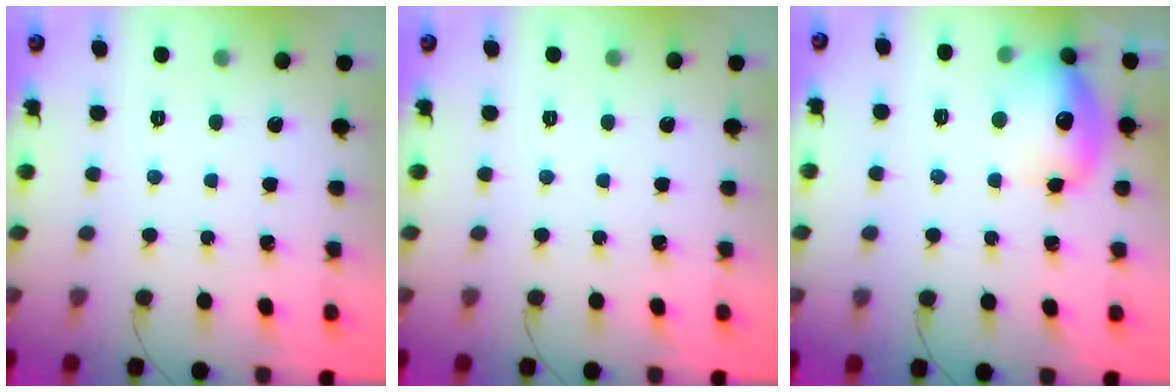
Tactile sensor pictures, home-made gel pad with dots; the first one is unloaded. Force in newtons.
{"total": 0.0}
{"total": 15.8, "press": 15.8, "slide": 1.5}